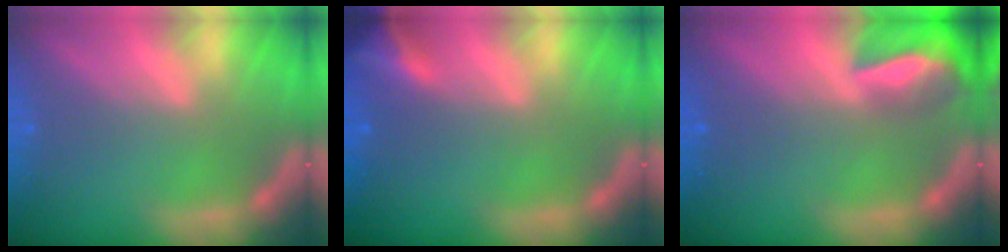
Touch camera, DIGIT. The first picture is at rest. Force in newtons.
{"total": 3.5}
{"total": 7.9}